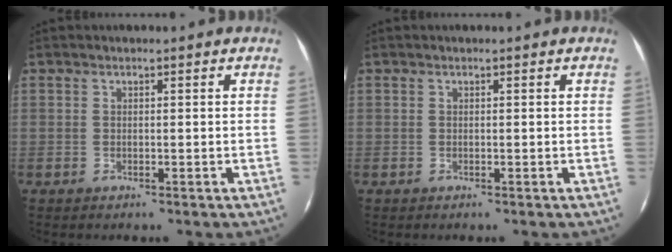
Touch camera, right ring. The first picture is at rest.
{"total": 0.0}